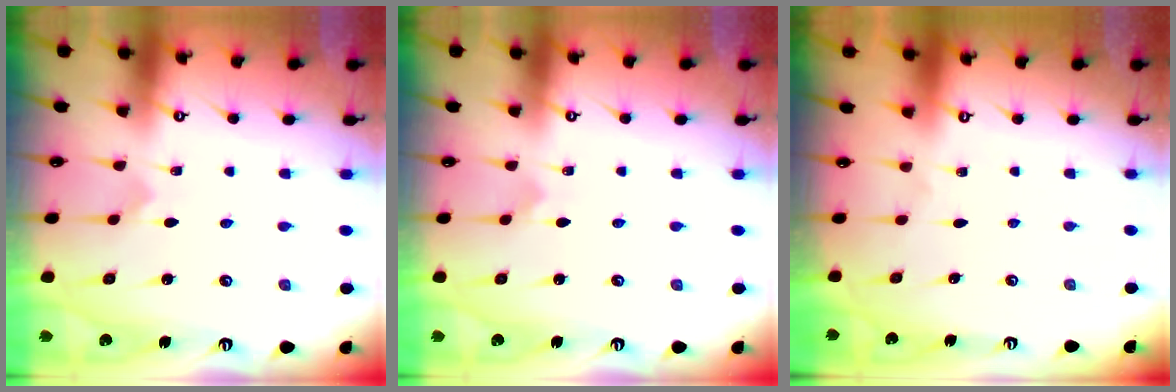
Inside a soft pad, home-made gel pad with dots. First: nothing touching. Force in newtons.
{"total": 0.9, "press": 0.9, "slide": 0.1}
{"total": 0.0}